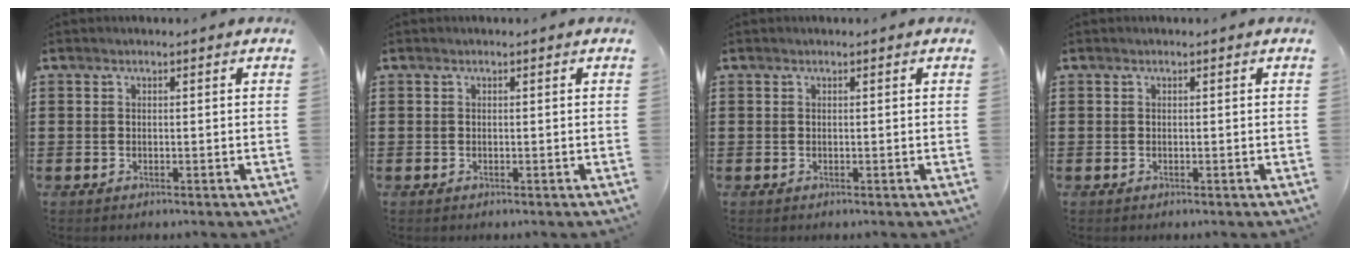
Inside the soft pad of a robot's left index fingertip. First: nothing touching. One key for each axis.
{"total": 0.0}
{"total": 0.0}
{"total": 0.0}